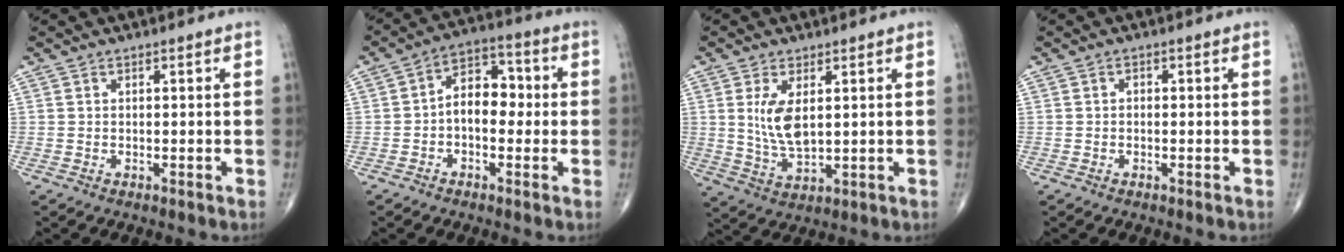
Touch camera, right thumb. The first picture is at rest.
{"total": 8.8, "force": [-0.5, 5.7, 6.7], "torque": [-0.076, 0.033, -0.020]}
{"total": 7.4, "force": [1.7, 3.4, 6.4], "torque": [-0.123, -0.018, 0.046]}
{"total": 0.8, "force": [0.0, 0.5, 0.6], "torque": [-0.010, 0.003, -0.001]}